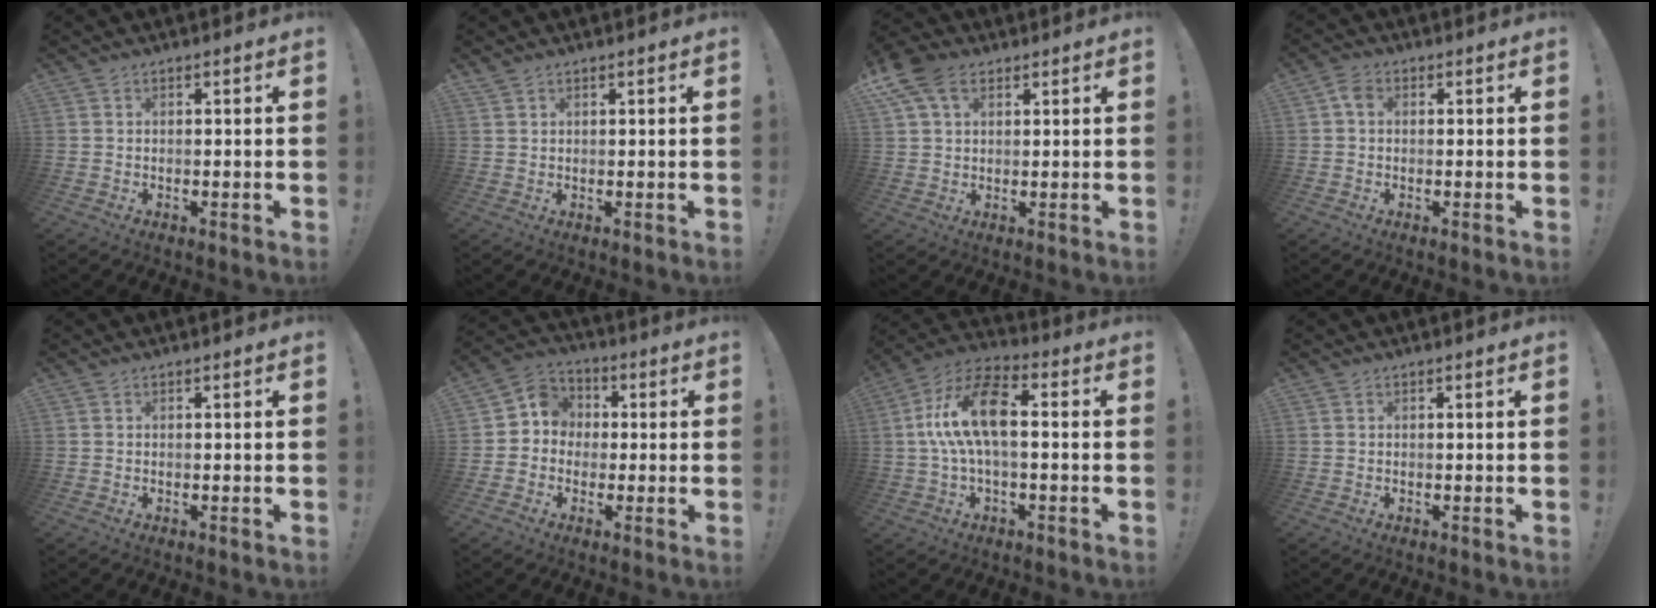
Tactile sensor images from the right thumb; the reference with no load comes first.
{"total": 1.1, "force": [1.0, 0.6, 0.2], "torque": [0.004, -0.004, 0.017]}
{"total": 9.8, "force": [4.6, 6.3, 5.9], "torque": [-0.116, -0.008, 0.089]}
{"total": 3.3, "force": [0.5, 2.5, 2.2], "torque": [-0.034, 0.006, 0.010]}
{"total": 0.0}
{"total": 7.5, "force": [-1.0, 7.1, 2.2], "torque": [-0.029, 0.019, -0.012]}
{"total": 15.4, "force": [1.2, 7.2, 13.5], "torque": [-0.258, 0.010, 0.019]}
{"total": 0.0}